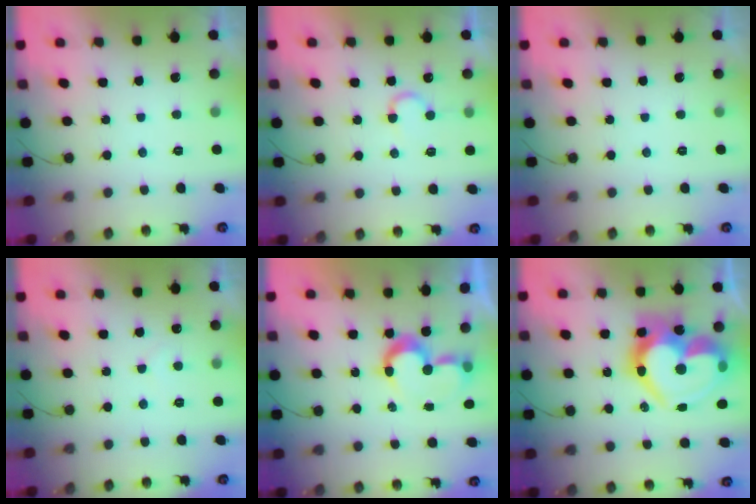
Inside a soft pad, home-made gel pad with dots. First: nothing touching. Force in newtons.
{"total": 6.1, "press": 6.0, "slide": 0.6}
{"total": 0.0}
{"total": 3.5, "press": 3.5, "slide": 0.2}
{"total": 8.7, "press": 8.7, "slide": 0.1}
{"total": 27.0, "press": 26.9, "slide": 2.6}